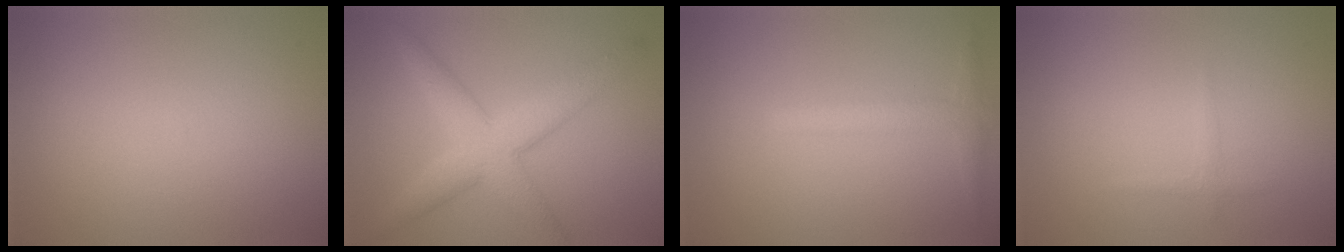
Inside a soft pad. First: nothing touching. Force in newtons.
{"total": 5.5, "press": 5.5, "slide": 0.3}
{"total": 2.0, "press": 2.0, "slide": 0.1}
{"total": 0.7, "press": 0.7, "slide": 0.1}